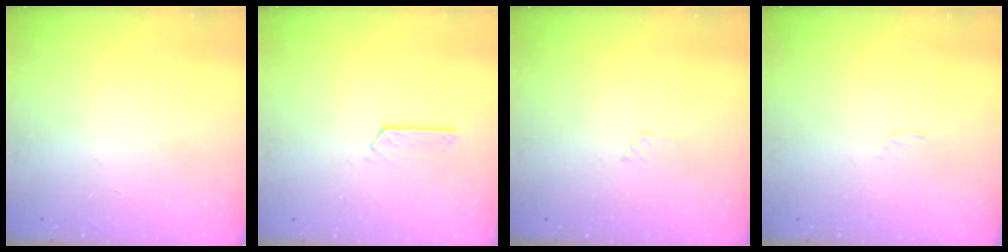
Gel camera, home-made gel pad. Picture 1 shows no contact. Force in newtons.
{"total": 3.5, "press": 3.5, "slide": 0.3}
{"total": 2.4, "press": 2.4, "slide": 0.3}
{"total": 2.9, "press": 2.9, "slide": 0.4}